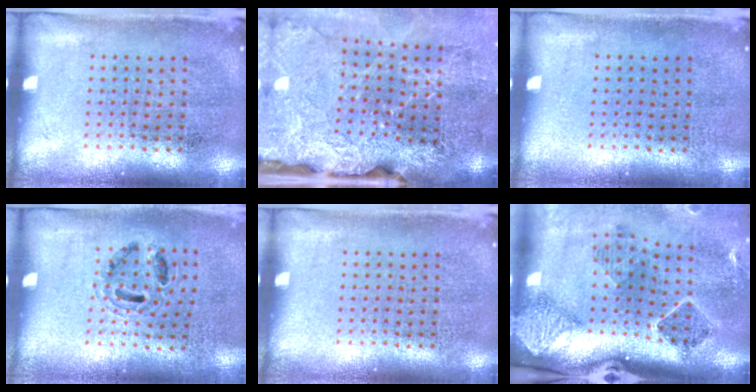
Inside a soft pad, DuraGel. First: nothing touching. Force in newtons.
{"total": 4.1, "press": 3.4, "slide": 2.4}
{"total": 0.0}
{"total": 0.9, "press": 0.8, "slide": 0.2}
{"total": 0.0}
{"total": 1.9, "press": 1.6, "slide": 1.0}